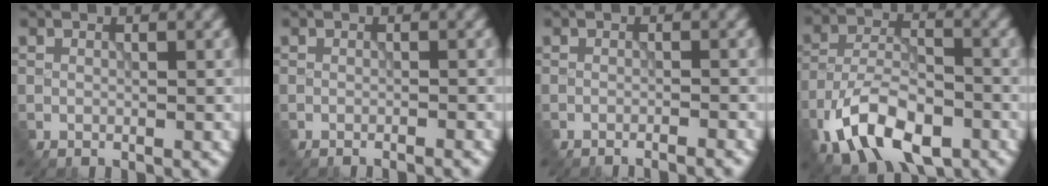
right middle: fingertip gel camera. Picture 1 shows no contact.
{"total": 1.6, "force": [-1.4, 0.2, 0.8], "torque": [-0.003, 0.012, -0.024]}
{"total": 2.5, "force": [-2.4, 0.2, 0.9], "torque": [-0.007, 0.011, -0.036]}
{"total": 8.7, "force": [-4.8, 4.5, 5.6], "torque": [-0.114, 0.005, -0.093]}